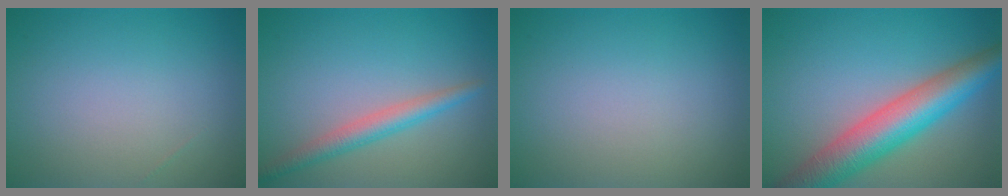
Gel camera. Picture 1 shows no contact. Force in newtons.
{"total": 2.7, "press": 2.7, "slide": 0.1}
{"total": 0.0}
{"total": 7.9, "press": 7.9, "slide": 0.3}